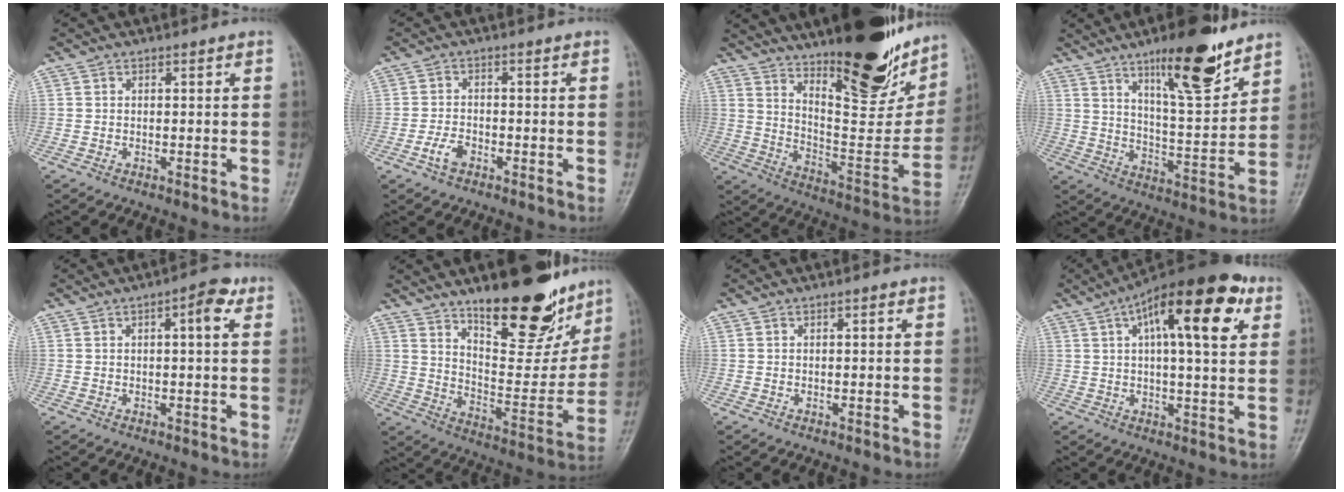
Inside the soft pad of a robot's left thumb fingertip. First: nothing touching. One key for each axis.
{"total": 3.1, "fx": -1.6, "fy": 1.8, "fz": 1.9, "tx": -0.036, "ty": 0.009, "tz": -0.031}
{"total": 28.3, "fx": 19.1, "fy": 9.1, "fz": 18.8, "tx": -0.241, "ty": -0.091, "tz": 0.292}
{"total": 15.9, "fx": 10.5, "fy": 4.0, "fz": 11.3, "tx": -0.152, "ty": -0.069, "tz": 0.174}
{"total": 4.7, "fx": 1.8, "fy": 1.4, "fz": 4.1, "tx": -0.056, "ty": 0.007, "tz": 0.020}
{"total": 21.6, "fx": 14.9, "fy": 8.0, "fz": 13.3, "tx": -0.142, "ty": -0.096, "tz": 0.234}
{"total": 0.5, "fx": 0.3, "fy": 0.1, "fz": 0.4, "tx": -0.007, "ty": 0.000, "tz": 0.003}
{"total": 19.4, "fx": 7.8, "fy": 6.7, "fz": 16.4, "tx": -0.232, "ty": 0.005, "tz": 0.110}